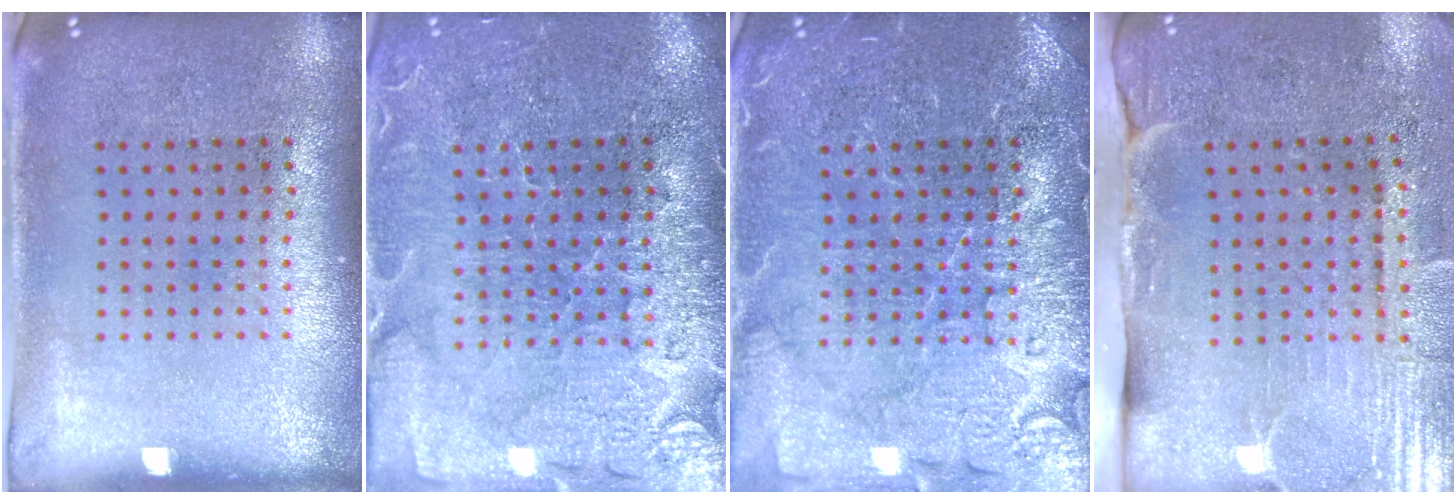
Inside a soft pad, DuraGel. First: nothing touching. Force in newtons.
{"total": 3.5, "press": 3.4, "slide": 1.0}
{"total": 6.1, "press": 6.1, "slide": 0.9}
{"total": 4.3, "press": 3.7, "slide": 2.2}